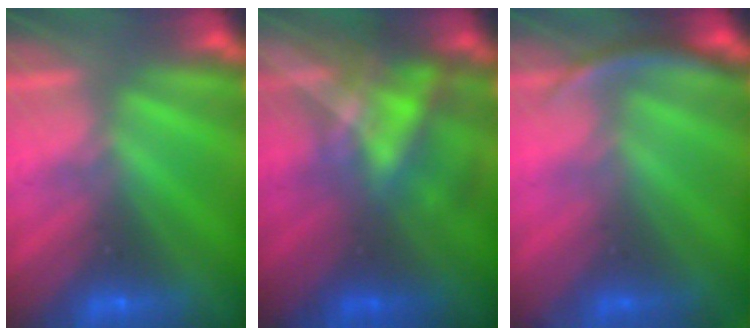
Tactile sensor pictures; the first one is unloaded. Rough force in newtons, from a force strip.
{"total": 4.6}
{"total": 2.9}